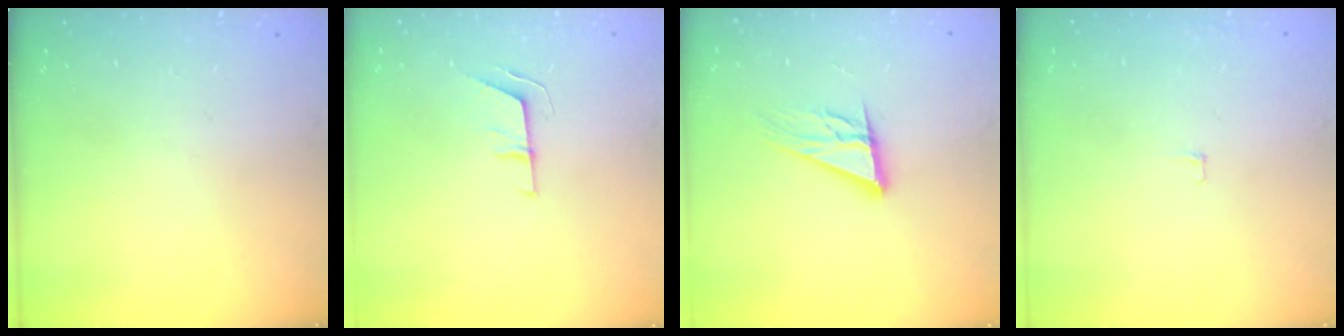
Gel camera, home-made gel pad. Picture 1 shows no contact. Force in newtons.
{"total": 6.1, "press": 6.1, "slide": 1.0}
{"total": 13.6, "press": 13.1, "slide": 3.6}
{"total": 3.4, "press": 3.4, "slide": 0.3}